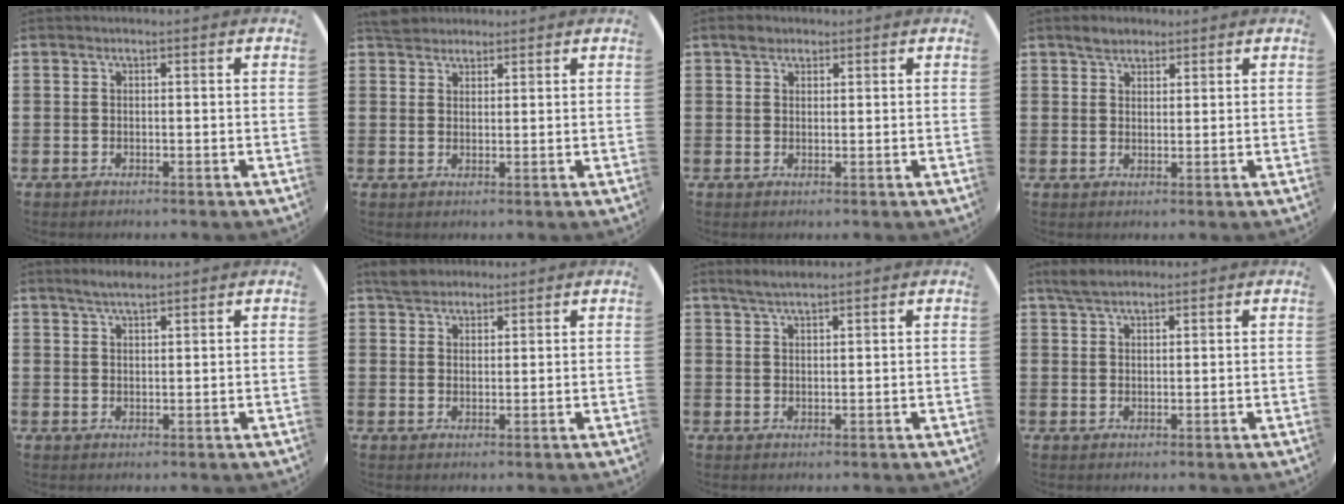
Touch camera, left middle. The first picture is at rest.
{"total": 2.9, "force": [2.7, 1.1, 0.2], "torque": [-0.001, 0.002, 0.051]}
{"total": 1.7, "force": [1.4, 0.9, 0.3], "torque": [0.002, 0.002, 0.025]}
{"total": 2.5, "force": [2.1, 1.1, 0.7], "torque": [-0.006, 0.003, 0.038]}
{"total": 2.4, "force": [2.1, 0.4, 1.1], "torque": [-0.023, 0.006, 0.038]}
{"total": 3.0, "force": [2.7, 1.2, 0.3], "torque": [-0.004, 0.006, 0.051]}
{"total": 2.2, "force": [2.0, 0.1, 1.0], "torque": [-0.019, 0.005, 0.036]}
{"total": 3.1, "force": [2.5, 1.0, 1.5], "torque": [-0.033, 0.008, 0.047]}